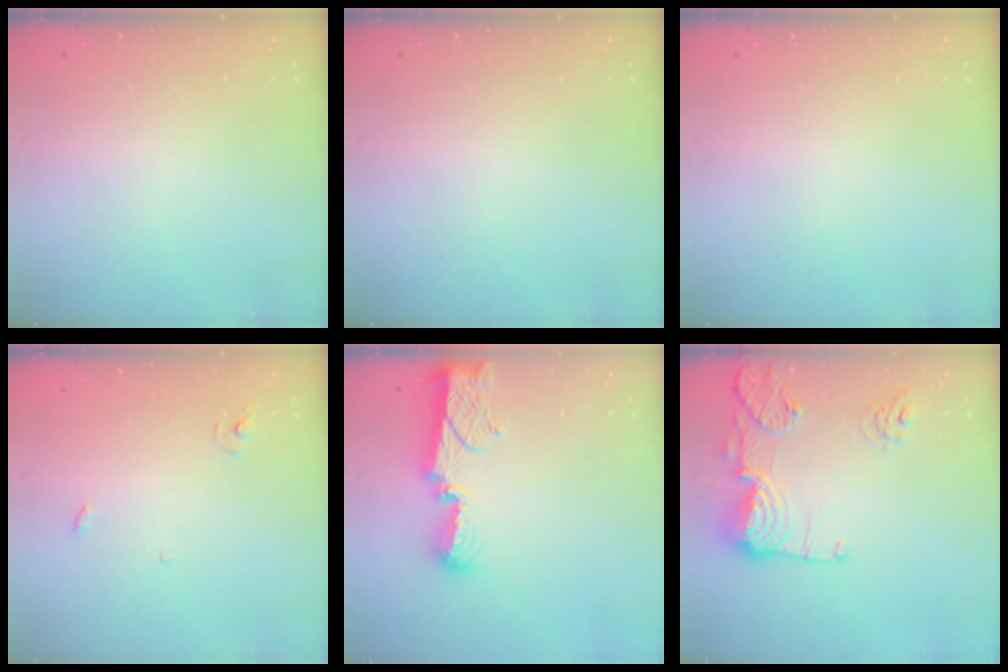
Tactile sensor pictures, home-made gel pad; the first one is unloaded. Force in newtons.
{"total": 0.0}
{"total": 0.0}
{"total": 2.9, "press": 2.9, "slide": 0.2}
{"total": 9.8, "press": 9.8, "slide": 0.5}
{"total": 17.1, "press": 17.0, "slide": 1.7}